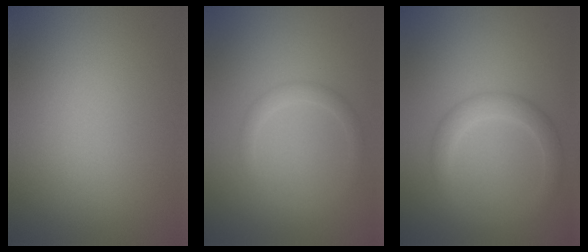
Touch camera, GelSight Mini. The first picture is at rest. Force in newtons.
{"total": 1.5, "press": 1.5, "slide": 0.1}
{"total": 2.9, "press": 2.8, "slide": 0.2}